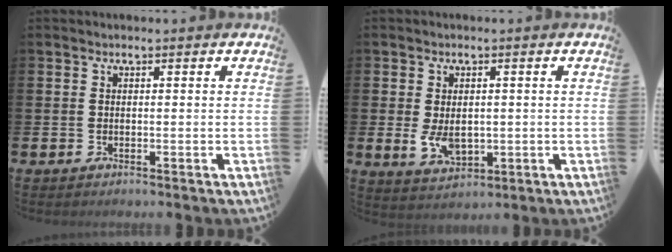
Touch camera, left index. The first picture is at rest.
{"total": 4.0, "force": [-0.1, 2.6, 3.1], "torque": [-0.044, 0.000, -0.004]}